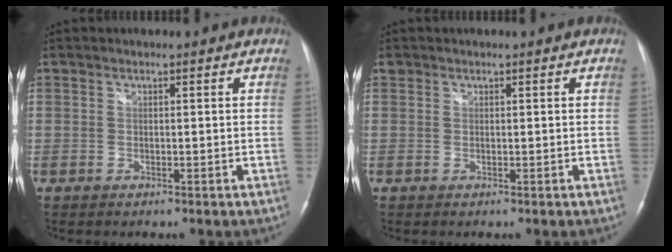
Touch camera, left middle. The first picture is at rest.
{"total": 0.6, "force": [0.5, 0.3, 0.1], "torque": [-0.002, 0.008, 0.009]}